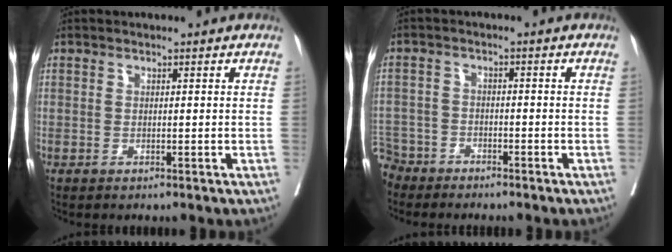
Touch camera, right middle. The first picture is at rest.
{"total": 6.2, "force": [-5.2, 3.2, -0.6], "torque": [0.009, -0.003, -0.104]}